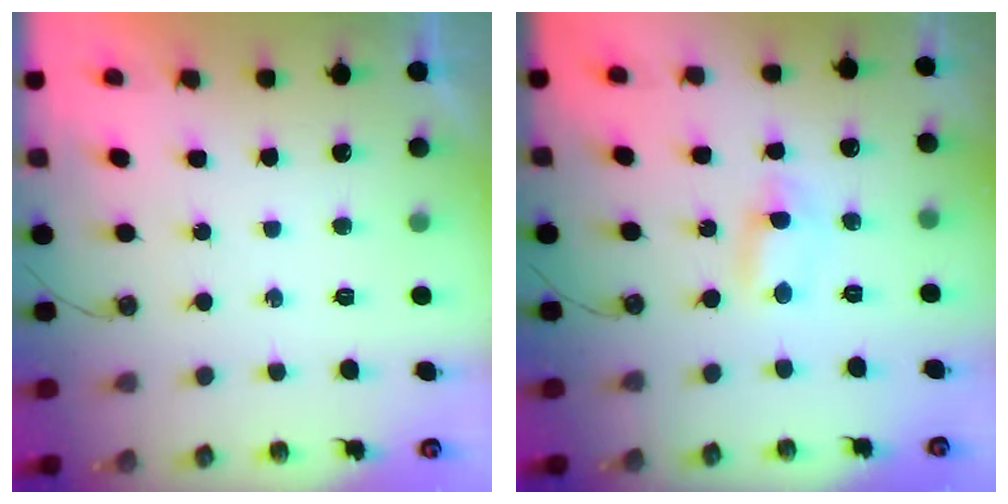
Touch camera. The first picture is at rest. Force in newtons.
{"total": 1.2, "press": 1.0, "slide": 0.6}